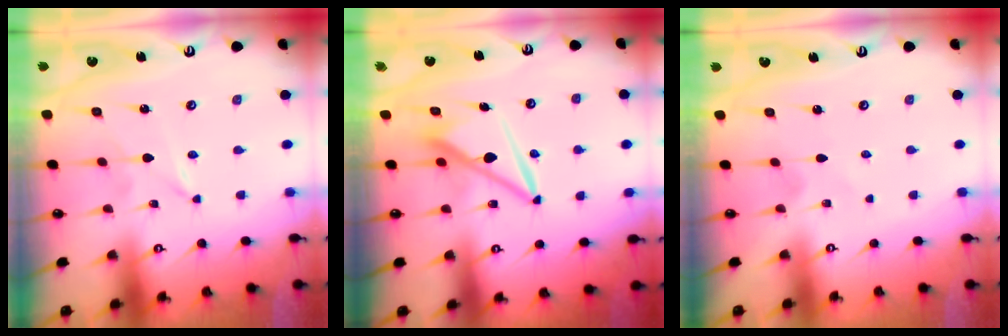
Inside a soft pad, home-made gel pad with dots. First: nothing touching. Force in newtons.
{"total": 8.4, "press": 8.3, "slide": 1.2}
{"total": 0.9, "press": 0.8, "slide": 0.1}